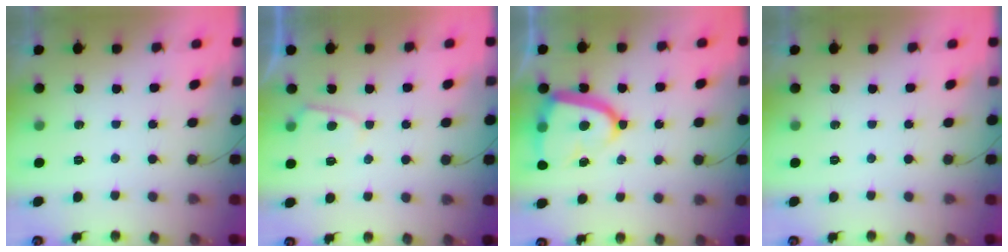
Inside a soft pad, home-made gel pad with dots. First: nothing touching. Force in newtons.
{"total": 2.1, "press": 2.1, "slide": 0.3}
{"total": 14.4, "press": 14.4, "slide": 1.3}
{"total": 0.0}